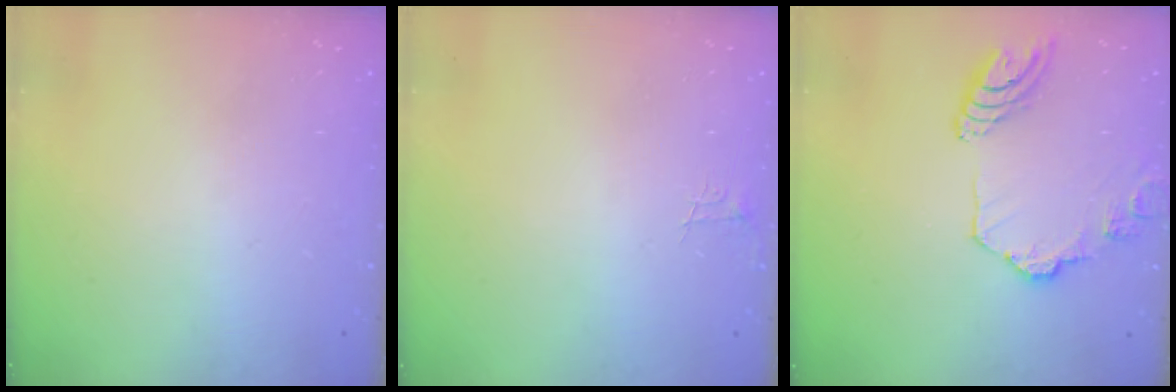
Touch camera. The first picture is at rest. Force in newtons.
{"total": 3.8, "press": 3.8, "slide": 0.4}
{"total": 14.2, "press": 14.1, "slide": 1.6}